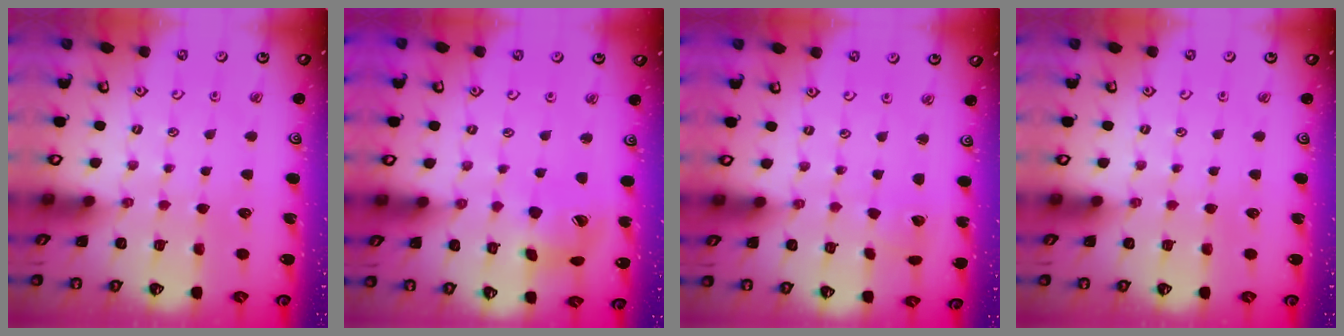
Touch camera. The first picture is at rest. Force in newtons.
{"total": 10.3, "press": 10.2, "slide": 1.3}
{"total": 1.4, "press": 1.3, "slide": 0.2}
{"total": 0.0}